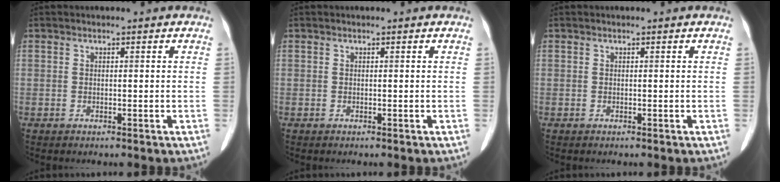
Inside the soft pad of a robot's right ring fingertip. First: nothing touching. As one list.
[{"total": 0.0}, {"total": 0.0}]